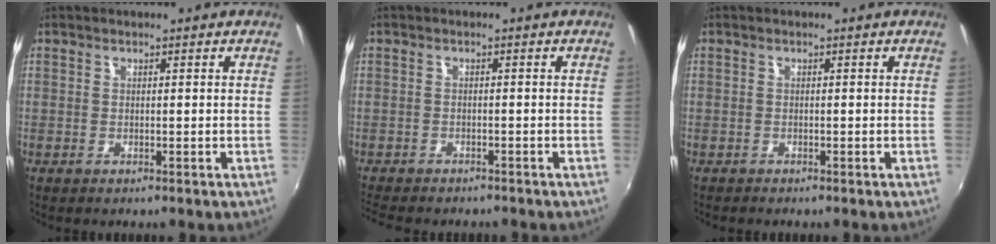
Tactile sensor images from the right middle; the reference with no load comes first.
{"total": 7.0, "force": [-6.3, 1.6, 2.5], "torque": [-0.067, -0.024, -0.100]}
{"total": 0.8, "force": [-0.8, 0.2, 0.1], "torque": [-0.005, -0.004, -0.014]}